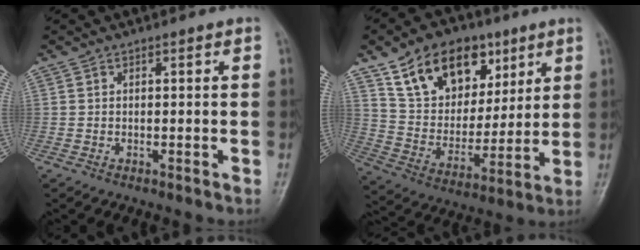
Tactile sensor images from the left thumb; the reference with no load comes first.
{"total": 19.1, "force": [10.5, 12.4, 10.0], "torque": [-0.120, -0.032, 0.190]}